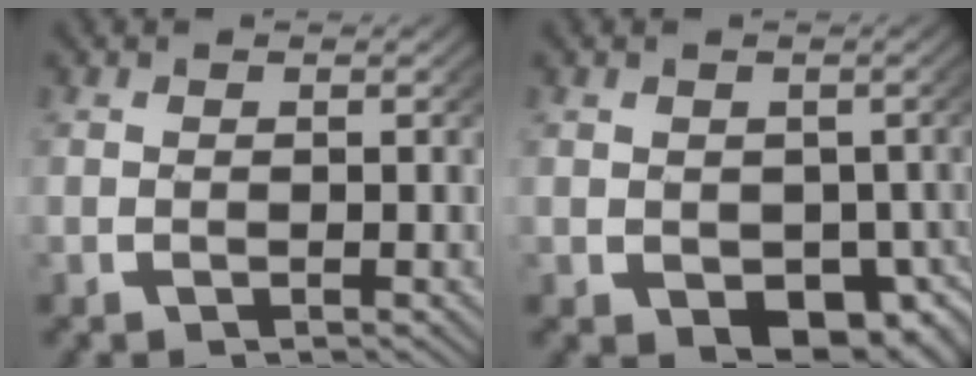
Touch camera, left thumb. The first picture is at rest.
{"total": 6.3, "force": [-1.8, 4.3, 4.2], "torque": [-0.065, -0.039, -0.005]}